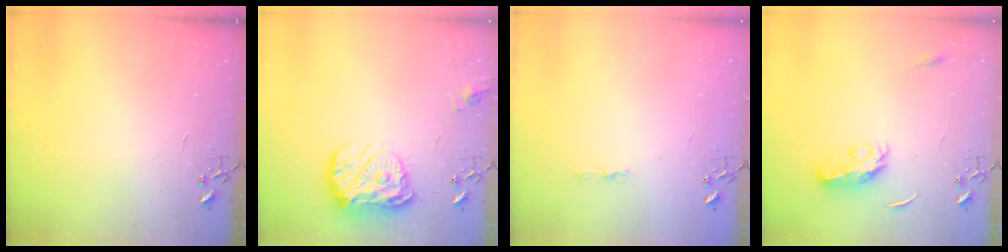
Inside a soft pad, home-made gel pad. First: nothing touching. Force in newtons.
{"total": 16.7, "press": 16.6, "slide": 1.2}
{"total": 3.2, "press": 3.2, "slide": 0.5}
{"total": 9.2, "press": 9.2, "slide": 0.1}